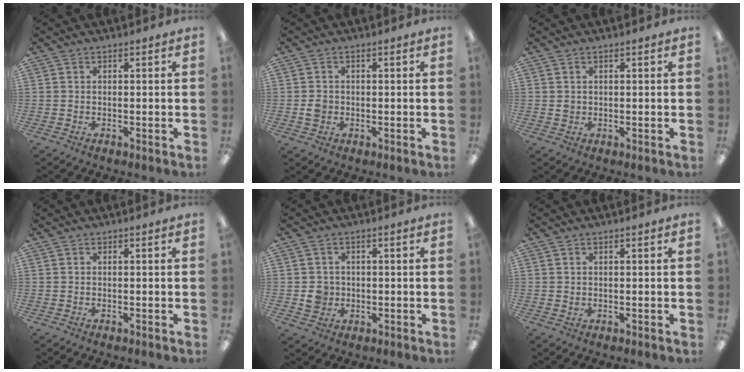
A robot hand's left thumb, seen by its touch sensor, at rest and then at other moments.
{"total": 2.5, "force": [-0.2, 2.2, 1.2], "torque": [-0.014, 0.001, -0.007]}
{"total": 1.4, "force": [0.6, 1.1, 0.5], "torque": [-0.012, 0.004, 0.010]}
{"total": 0.0}
{"total": 3.9, "force": [-0.2, 3.8, 1.1], "torque": [-0.007, 0.001, -0.004]}
{"total": 0.8, "force": [0.5, 0.6, 0.4], "torque": [-0.009, 0.003, 0.008]}